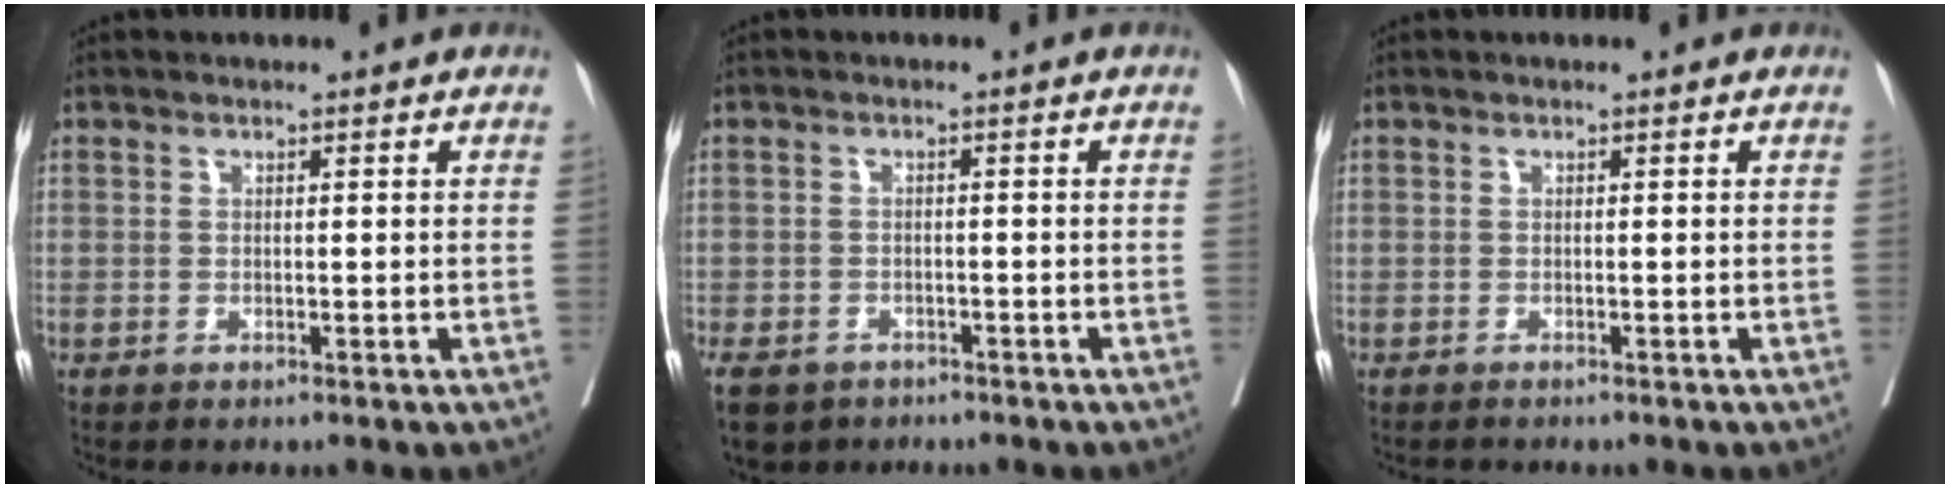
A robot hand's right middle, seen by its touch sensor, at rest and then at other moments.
{"total": 8.5, "force": [-5.6, 5.8, 3.0], "torque": [-0.076, -0.009, -0.079]}
{"total": 1.0, "force": [-0.8, 0.5, -0.1], "torque": [-0.006, 0.000, -0.013]}